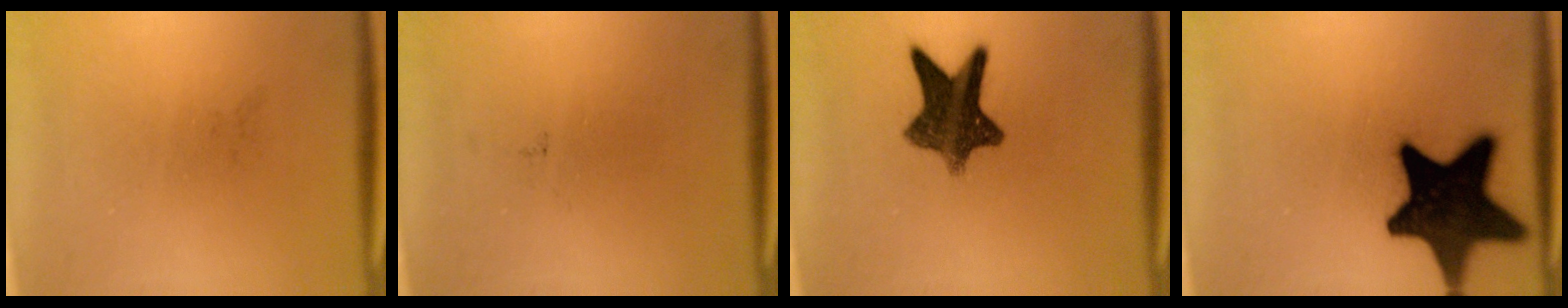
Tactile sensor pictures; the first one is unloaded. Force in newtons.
{"total": 0.0}
{"total": 10.2}
{"total": 19.2}